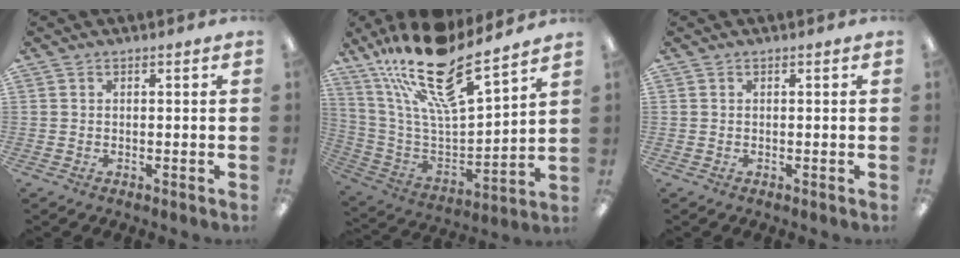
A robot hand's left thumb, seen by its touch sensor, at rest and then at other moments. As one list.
[{"total": 21.5, "force": [16.4, 5.8, 12.6], "torque": [-0.223, -0.115, 0.281]}, {"total": 0.0}]